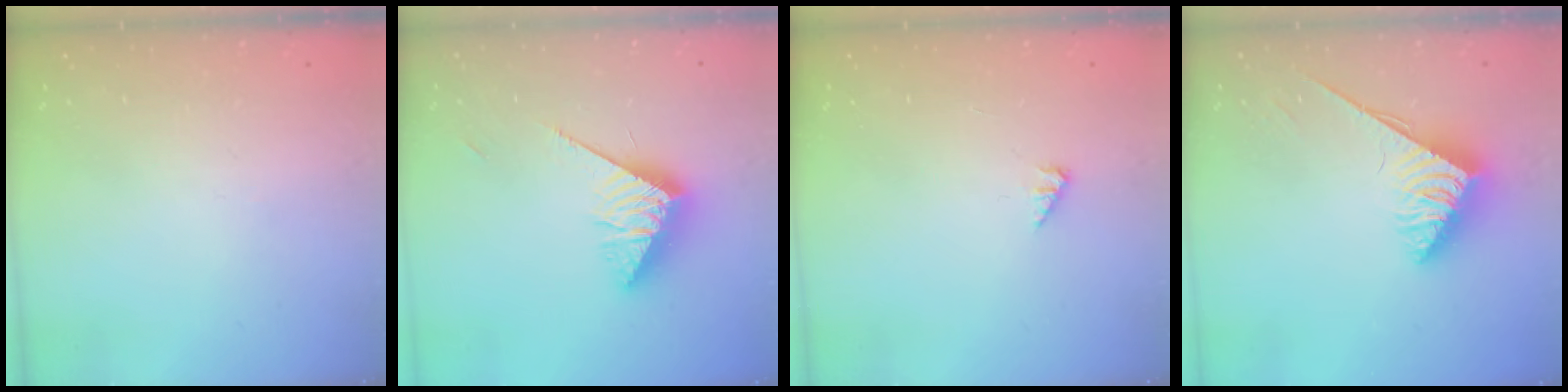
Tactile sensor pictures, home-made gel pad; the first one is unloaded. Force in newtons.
{"total": 12.9, "press": 12.9, "slide": 0.3}
{"total": 1.9, "press": 1.9, "slide": 0.3}
{"total": 3.8, "press": 3.7, "slide": 0.6}